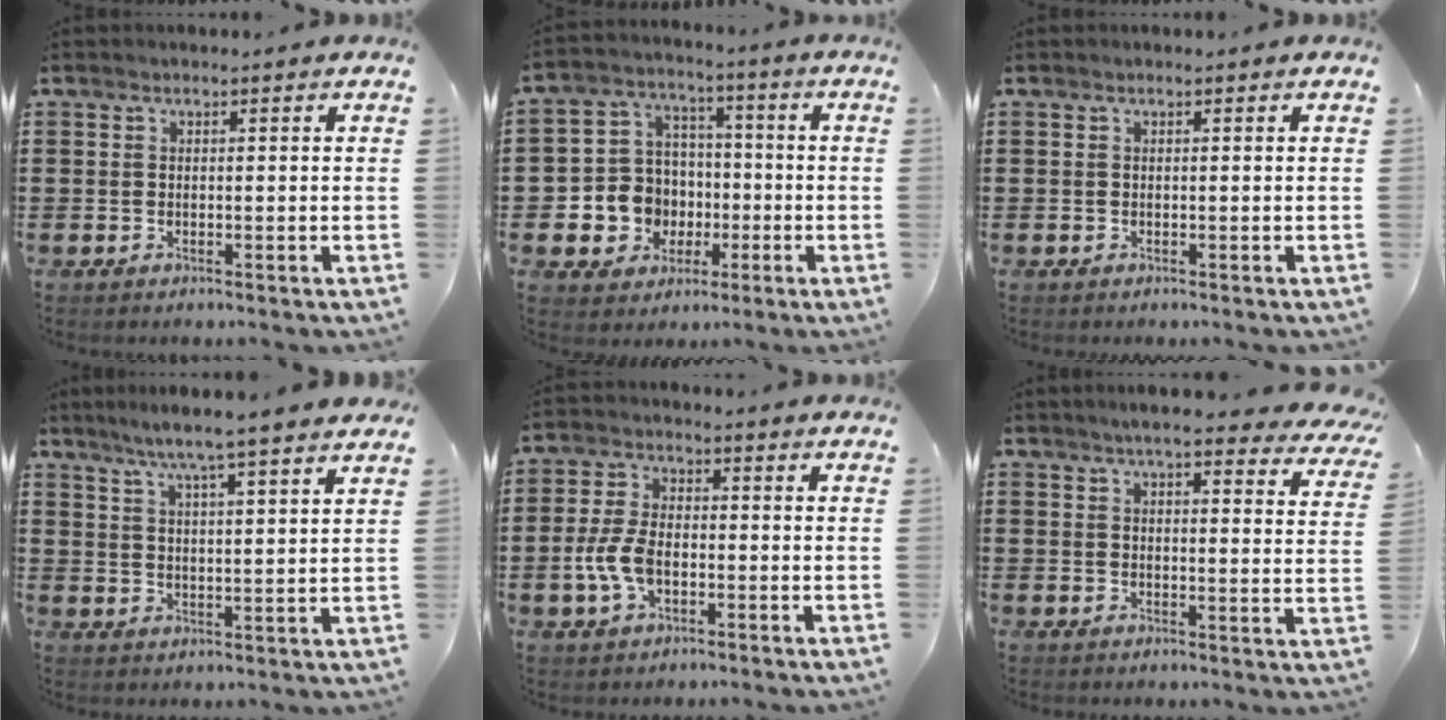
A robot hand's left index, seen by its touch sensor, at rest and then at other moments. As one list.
[{"total": 8.6, "force": [-1.6, 8.2, 2.1], "torque": [-0.086, 0.008, -0.023]}, {"total": 0.0}, {"total": 5.9, "force": [5.0, -0.7, 3.1], "torque": [-0.077, -0.023, 0.084]}, {"total": 6.5, "force": [-1.6, 3.6, 5.2], "torque": [-0.131, -0.005, -0.037]}, {"total": 5.8, "force": [5.2, 0.2, 2.8], "torque": [-0.061, -0.015, 0.090]}]